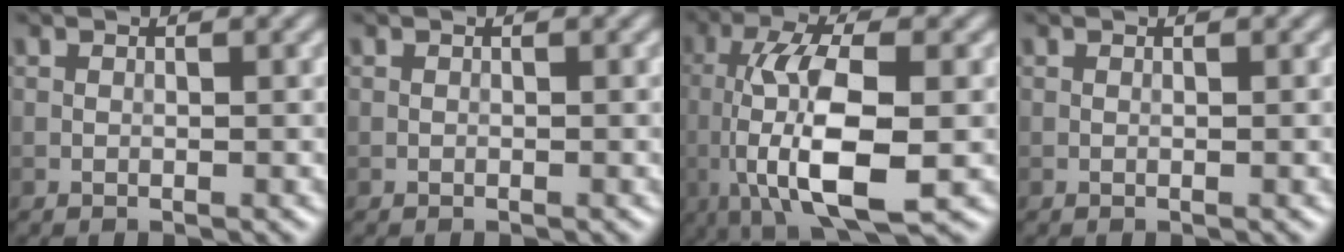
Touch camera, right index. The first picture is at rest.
{"total": 0.0}
{"total": 10.5, "force": [-1.0, 3.6, 9.8], "torque": [-0.184, -0.011, -0.015]}
{"total": 0.5, "force": [0.1, 0.1, 0.5], "torque": [-0.006, 0.002, 0.001]}